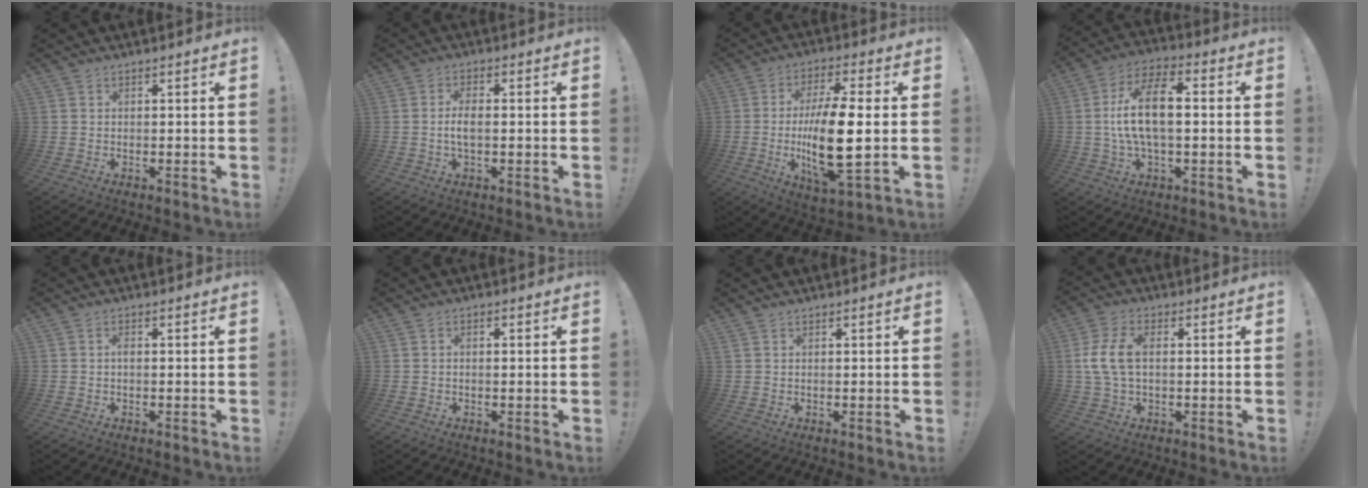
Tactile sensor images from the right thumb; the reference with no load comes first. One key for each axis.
{"total": 4.1, "fx": -0.5, "fy": 1.6, "fz": 3.8, "tx": -0.073, "ty": 0.004, "tz": -0.012}
{"total": 17.3, "fx": -1.5, "fy": 4.4, "fz": 16.6, "tx": -0.323, "ty": -0.012, "tz": -0.030}
{"total": 14.2, "fx": 0.4, "fy": 6.4, "fz": 12.7, "tx": -0.227, "ty": 0.010, "tz": 0.003}
{"total": 1.0, "fx": -0.4, "fy": 0.4, "fz": 0.8, "tx": -0.022, "ty": 0.006, "tz": -0.006}
{"total": 0.9, "fx": -0.5, "fy": 0.3, "fz": 0.6, "tx": -0.009, "ty": 0.003, "tz": -0.009}
{"total": 0.5, "fx": 0.4, "fy": -0.1, "fz": 0.3, "tx": -0.005, "ty": 0.000, "tz": 0.007}
{"total": 8.6, "fx": 0.6, "fy": 5.1, "fz": 7.0, "tx": -0.138, "ty": 0.005, "tz": 0.016}